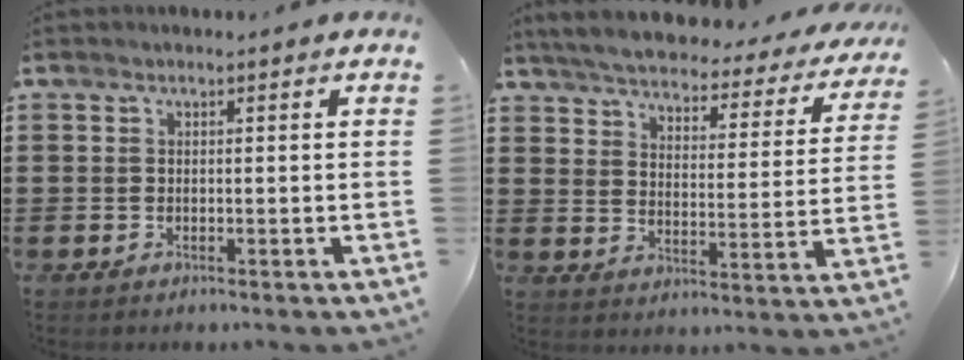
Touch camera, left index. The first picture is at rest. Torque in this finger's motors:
{"motor_torque": [1.34, -0.80, 1.05, 0.06]}